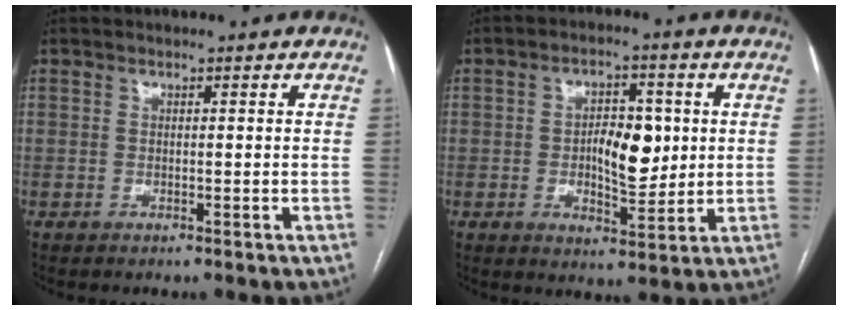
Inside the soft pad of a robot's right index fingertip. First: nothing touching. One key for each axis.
{"total": 7.8, "fx": 0.4, "fy": 3.5, "fz": 6.9, "tx": -0.109, "ty": 0.007, "tz": 0.012}